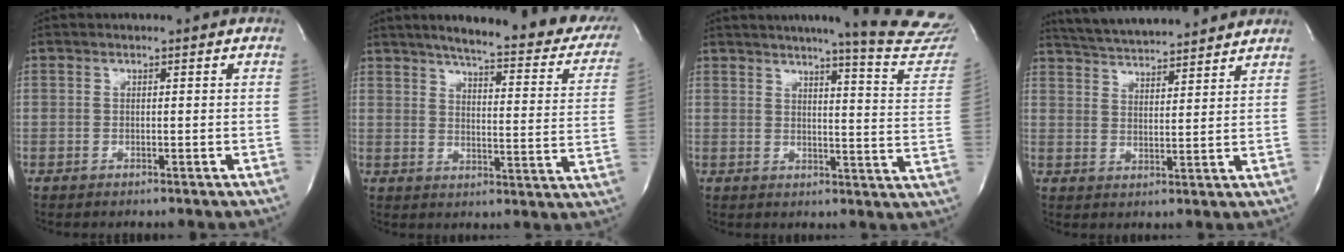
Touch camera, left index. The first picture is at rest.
{"total": 24.4, "force": [19.6, 4.4, 13.7], "torque": [-0.180, -0.035, 0.221]}
{"total": 16.5, "force": [15.3, -0.5, 6.2], "torque": [-0.074, -0.106, 0.161]}
{"total": 14.0, "force": [12.9, 1.7, 5.3], "torque": [-0.094, 0.021, 0.194]}